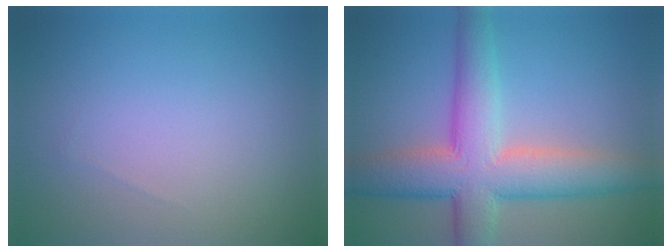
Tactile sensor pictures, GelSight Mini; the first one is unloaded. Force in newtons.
{"total": 8.9, "press": 8.9, "slide": 0.2}